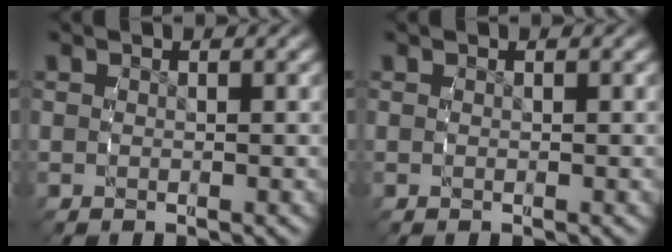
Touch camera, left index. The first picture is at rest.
{"total": 0.0}